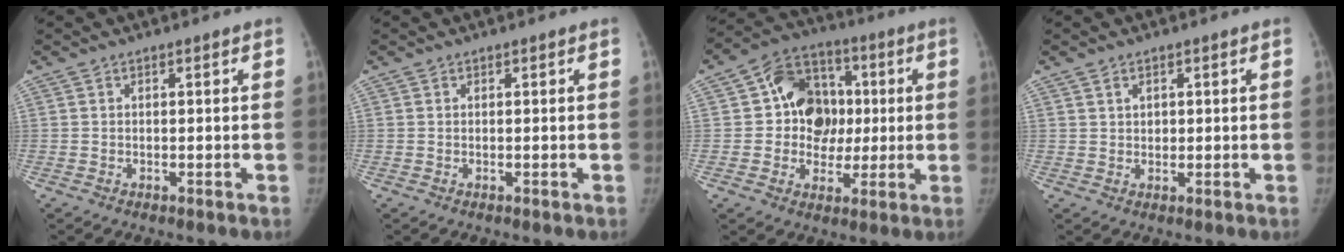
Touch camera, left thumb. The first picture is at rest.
{"total": 0.0}
{"total": 13.9, "force": [1.2, 11.7, 7.3], "torque": [-0.059, 0.015, 0.014]}
{"total": 1.8, "force": [0.9, 1.4, 0.7], "torque": [-0.001, -0.006, 0.016]}